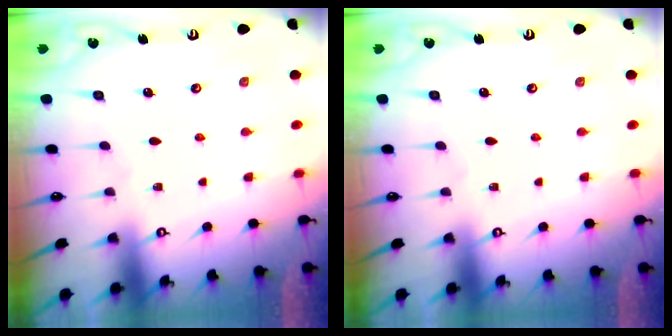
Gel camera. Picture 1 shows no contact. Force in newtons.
{"total": 0.0}